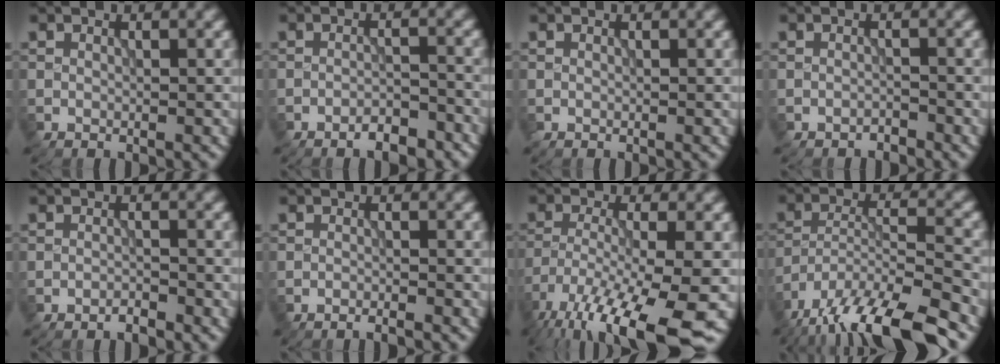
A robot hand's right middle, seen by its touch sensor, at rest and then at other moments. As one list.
[{"total": 2.9, "force": [-2.3, 0.8, 1.7], "torque": [-0.021, 0.007, -0.037]}, {"total": 0.0}, {"total": 0.9, "force": [-0.9, 0.1, 0.2], "torque": [0.000, 0.002, -0.017]}, {"total": 1.0, "force": [-0.9, 0.1, 0.4], "torque": [-0.005, 0.002, -0.019]}, {"total": 1.5, "force": [-1.3, 0.1, 0.7], "torque": [-0.002, -0.002, -0.029]}, {"total": 13.0, "force": [-8.4, 3.0, 9.4], "torque": [-0.182, -0.021, -0.135]}, {"total": 13.5, "force": [-10.9, 3.0, 7.4], "torque": [-0.129, -0.023, -0.177]}]